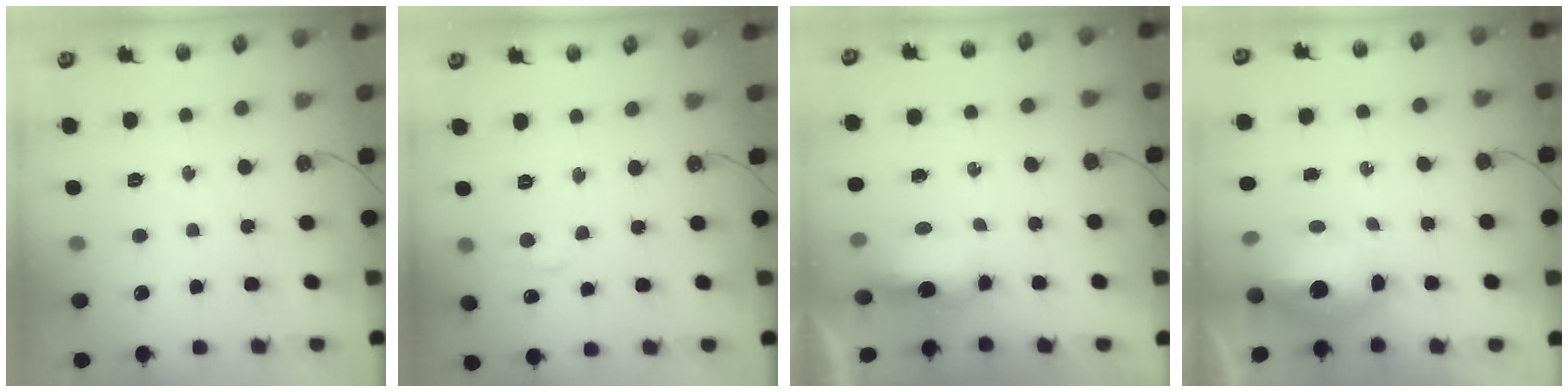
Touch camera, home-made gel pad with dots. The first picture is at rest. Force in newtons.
{"total": 4.5, "press": 4.4, "slide": 0.6}
{"total": 14.7, "press": 7.8, "slide": 12.5}
{"total": 12.1, "press": 12.1, "slide": 1.2}